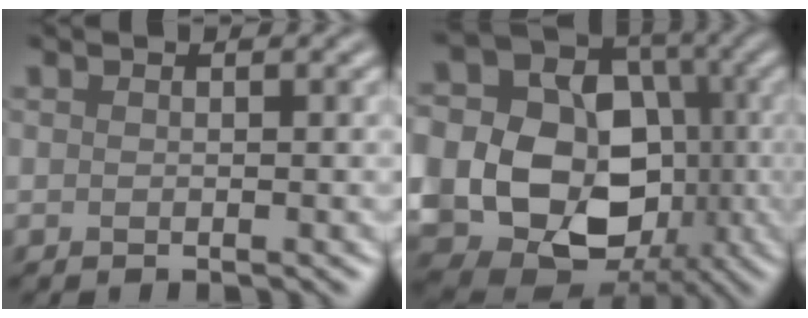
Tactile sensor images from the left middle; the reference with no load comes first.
{"total": 21.7, "force": [-2.9, 19.1, 9.9], "torque": [-0.199, -0.006, -0.075]}